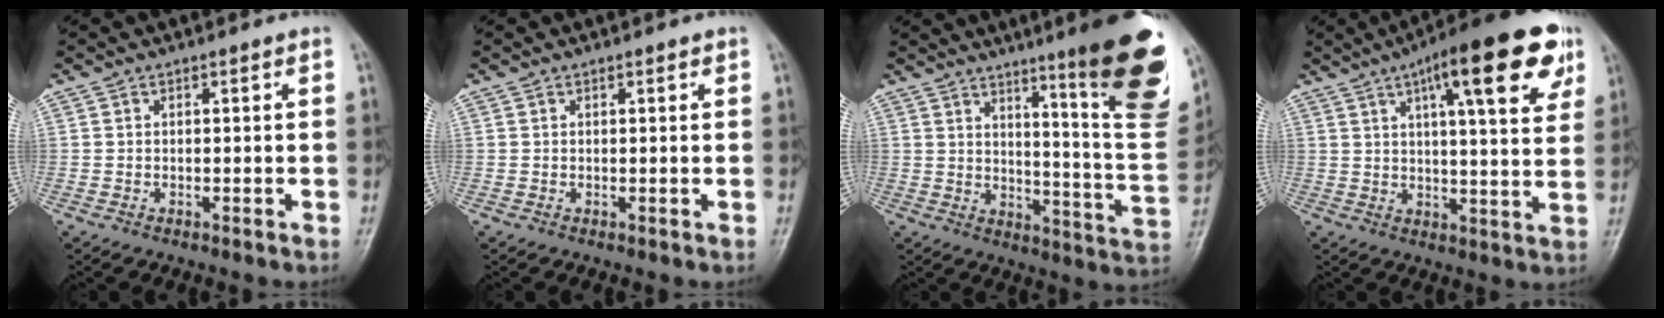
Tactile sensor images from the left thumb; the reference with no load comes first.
{"total": 0.6, "force": [0.4, 0.3, 0.3], "torque": [-0.001, 0.001, 0.005]}
{"total": 24.2, "force": [13.7, 3.1, 19.8], "torque": [-0.232, -0.075, 0.195]}
{"total": 19.1, "force": [9.5, 5.0, 15.8], "torque": [-0.197, -0.011, 0.130]}